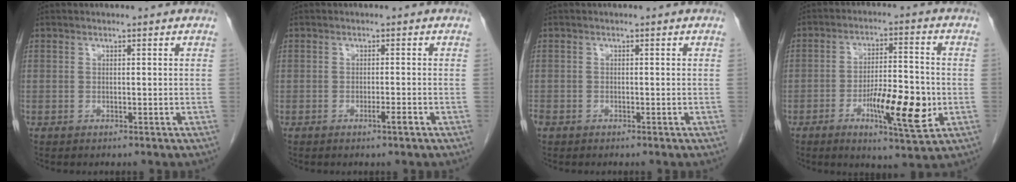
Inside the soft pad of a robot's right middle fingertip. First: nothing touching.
{"total": 1.5, "force": [-0.9, -0.2, 1.2], "torque": [-0.023, -0.002, -0.016]}
{"total": 1.8, "force": [-1.2, 1.2, 0.7], "torque": [-0.021, -0.001, -0.023]}
{"total": 11.0, "force": [-3.3, 2.1, 10.3], "torque": [-0.170, -0.008, -0.052]}